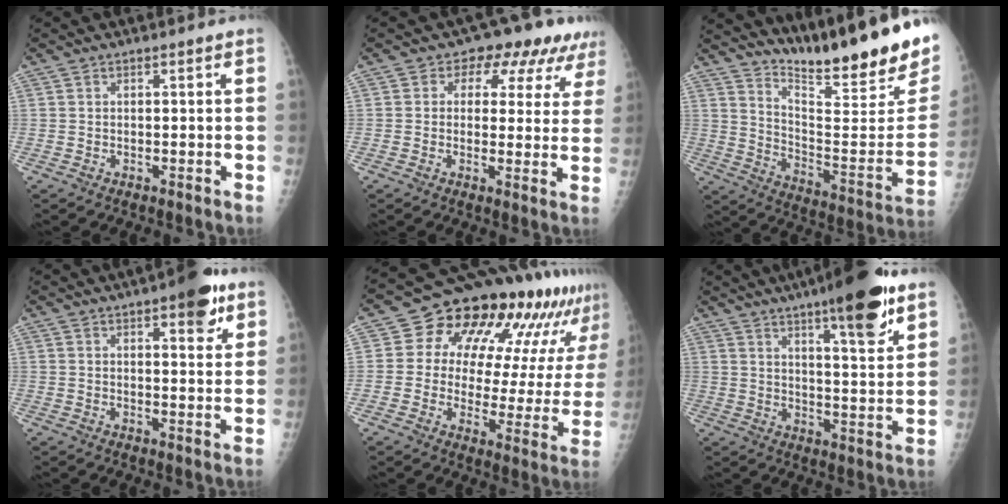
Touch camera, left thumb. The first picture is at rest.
{"total": 9.9, "force": [5.6, 6.6, 4.7], "torque": [-0.006, -0.013, 0.052]}
{"total": 24.5, "force": [19.3, 3.6, 14.7], "torque": [-0.203, -0.136, 0.291]}
{"total": 8.5, "force": [4.8, 3.0, 6.3], "torque": [-0.064, -0.019, 0.059]}
{"total": 23.0, "force": [12.9, 11.3, 15.4], "torque": [-0.176, -0.017, 0.168]}
{"total": 16.6, "force": [10.4, 3.4, 12.5], "torque": [-0.160, -0.053, 0.152]}